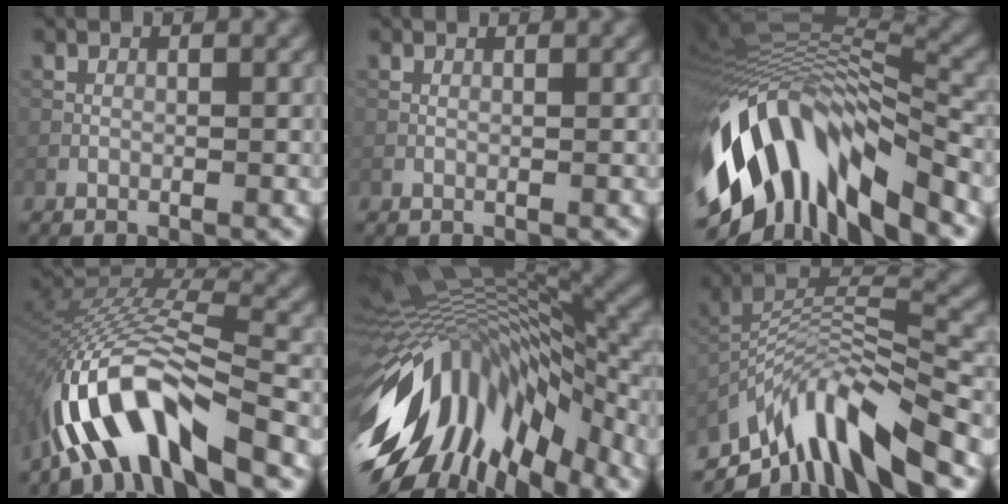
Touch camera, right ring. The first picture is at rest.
{"total": 0.0}
{"total": 14.0, "force": [-6.2, 6.2, 10.9], "torque": [-0.215, 0.015, -0.100]}
{"total": 10.7, "force": [-7.1, 2.5, 7.7], "torque": [-0.139, 0.010, -0.130]}
{"total": 15.4, "force": [-4.3, 7.5, 12.8], "torque": [-0.219, 0.003, -0.075]}
{"total": 10.2, "force": [-6.9, 2.9, 6.9], "torque": [-0.121, 0.005, -0.125]}